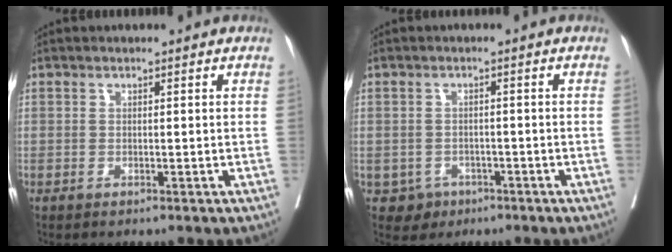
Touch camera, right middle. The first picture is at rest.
{"total": 3.0, "force": [-1.5, 2.6, 0.3], "torque": [0.002, 0.011, -0.018]}